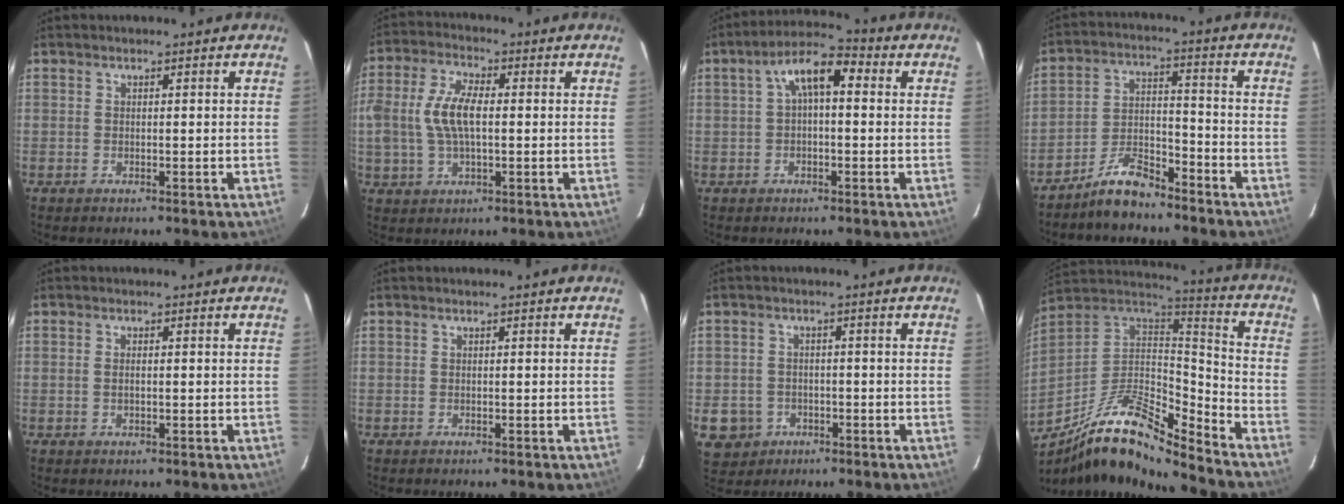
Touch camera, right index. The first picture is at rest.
{"total": 9.4, "force": [0.0, 4.6, 8.2], "torque": [-0.170, 0.012, 0.001]}
{"total": 7.4, "force": [1.3, 3.4, 6.5], "torque": [-0.122, 0.030, 0.019]}
{"total": 8.0, "force": [-6.9, 2.4, 3.2], "torque": [-0.075, 0.023, -0.129]}
{"total": 1.2, "force": [0.0, 0.5, 1.1], "torque": [-0.022, 0.001, -0.002]}
{"total": 0.0}
{"total": 6.9, "force": [-2.3, 6.3, 1.6], "torque": [-0.053, 0.013, -0.024]}
{"total": 17.9, "force": [-12.5, 4.0, 12.2], "torque": [-0.239, -0.011, -0.243]}